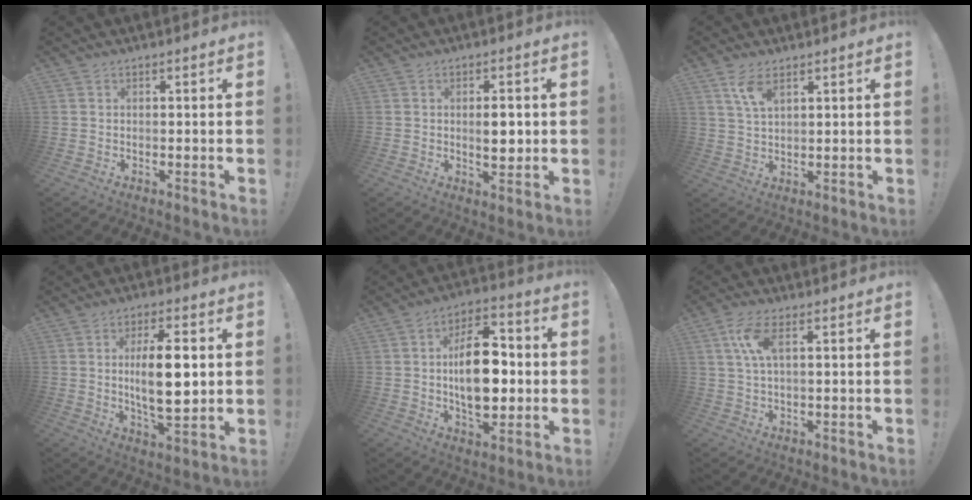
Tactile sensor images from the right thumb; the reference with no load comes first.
{"total": 5.4, "force": [0.1, 2.5, 4.8], "torque": [-0.057, -0.002, -0.003]}
{"total": 6.0, "force": [3.5, 2.4, 4.2], "torque": [-0.071, -0.016, 0.063]}
{"total": 14.3, "force": [1.6, 5.2, 13.2], "torque": [-0.223, -0.012, 0.016]}
{"total": 17.8, "force": [-0.5, 10.4, 14.4], "torque": [-0.233, 0.007, -0.011]}
{"total": 6.7, "force": [2.1, 2.1, 6.1], "torque": [-0.114, -0.004, 0.035]}